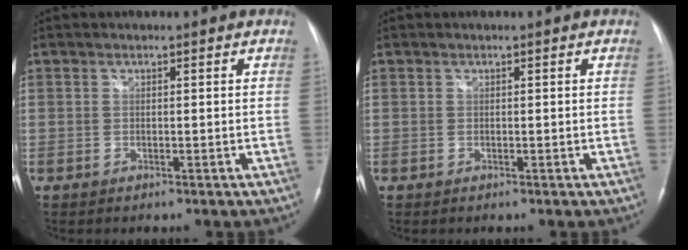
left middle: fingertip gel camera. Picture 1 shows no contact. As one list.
[{"total": 0.0}]